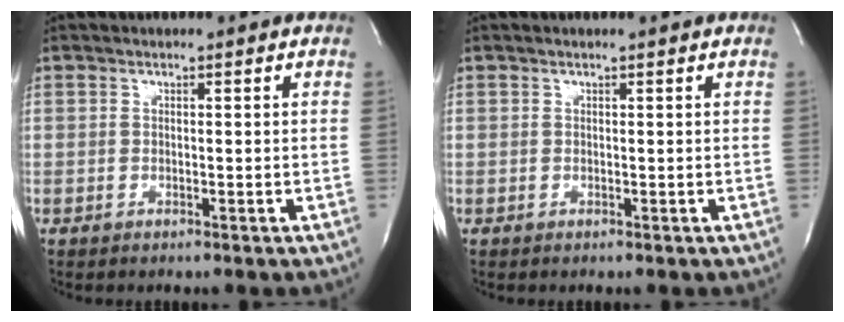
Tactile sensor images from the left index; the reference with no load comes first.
{"total": 0.0}